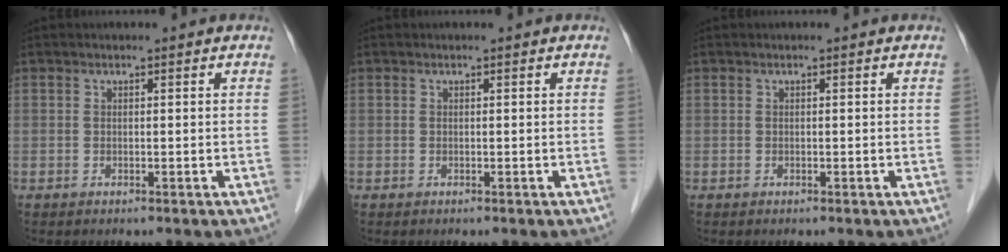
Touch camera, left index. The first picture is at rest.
{"total": 0.0}
{"total": 0.0}